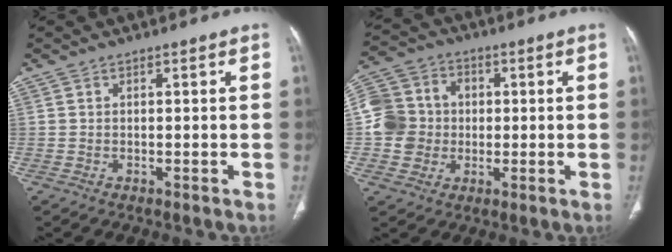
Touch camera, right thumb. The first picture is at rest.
{"total": 11.1, "force": [-0.2, 10.4, 4.1], "torque": [-0.064, 0.024, -0.009]}